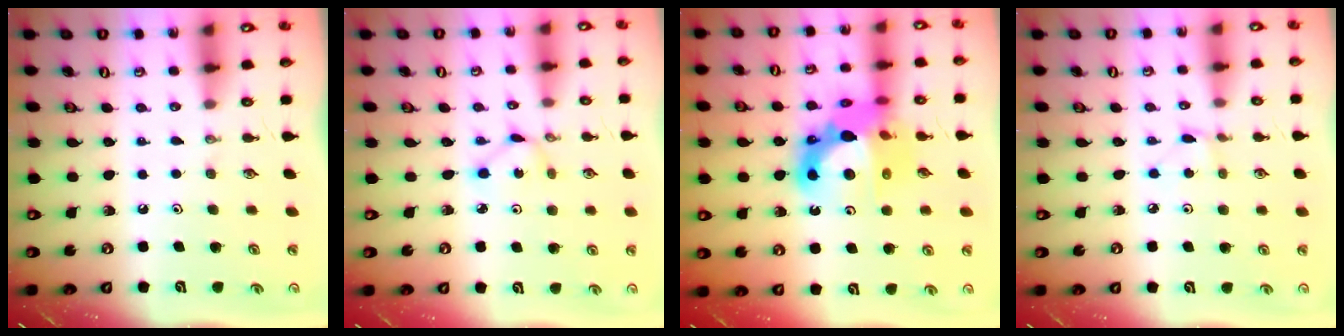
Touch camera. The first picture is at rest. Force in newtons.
{"total": 1.6, "press": 1.6, "slide": 0.2}
{"total": 17.5, "press": 17.5, "slide": 1.4}
{"total": 1.4, "press": 1.4, "slide": 0.2}